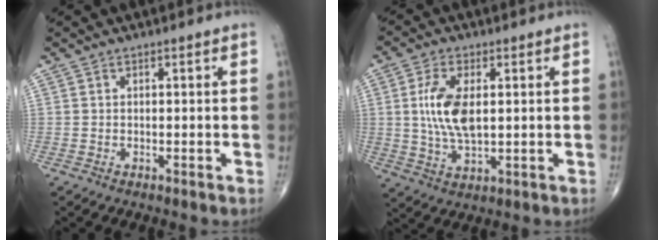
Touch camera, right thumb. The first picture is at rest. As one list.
[{"total": 9.6, "force": [1.4, 4.6, 8.4], "torque": [-0.170, -0.009, 0.029]}]